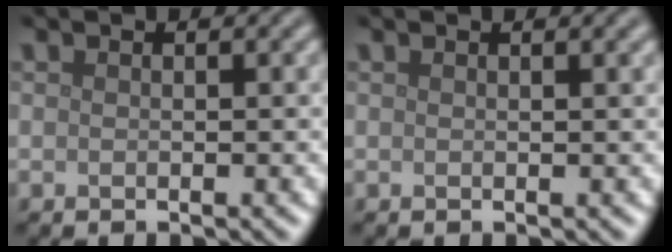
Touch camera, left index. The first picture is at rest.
{"total": 1.2, "force": [0.7, 0.4, 0.9], "torque": [-0.007, 0.004, 0.009]}